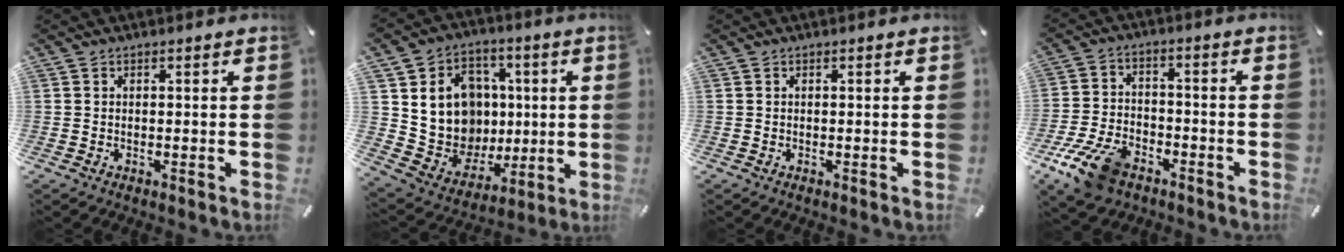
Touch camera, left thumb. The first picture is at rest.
{"total": 15.5, "force": [2.9, 14.3, 5.3], "torque": [-0.079, -0.019, 0.081]}
{"total": 0.0}
{"total": 11.9, "force": [-7.3, 6.8, 6.4], "torque": [-0.124, 0.041, -0.133]}